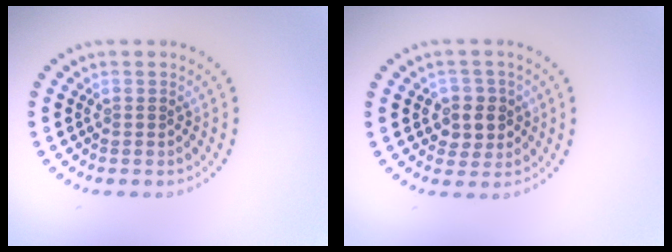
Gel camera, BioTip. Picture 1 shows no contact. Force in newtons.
{"total": 2.7, "press": 2.6, "slide": 0.8}